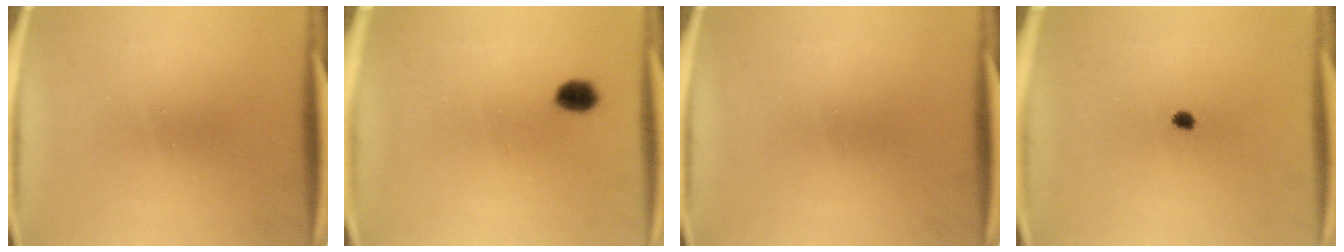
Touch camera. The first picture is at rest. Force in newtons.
{"total": 3.2}
{"total": 0.0}
{"total": 1.5}